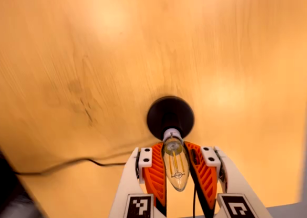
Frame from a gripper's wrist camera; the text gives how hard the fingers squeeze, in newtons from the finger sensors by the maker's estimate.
{"total": 18.7, "left": 17.7, "right": 19.7}